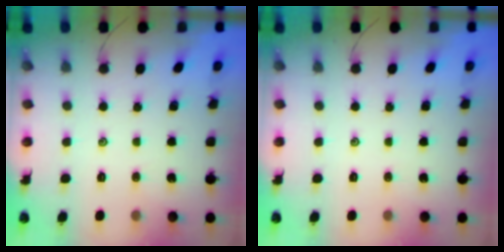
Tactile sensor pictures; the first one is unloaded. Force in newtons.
{"total": 0.0}